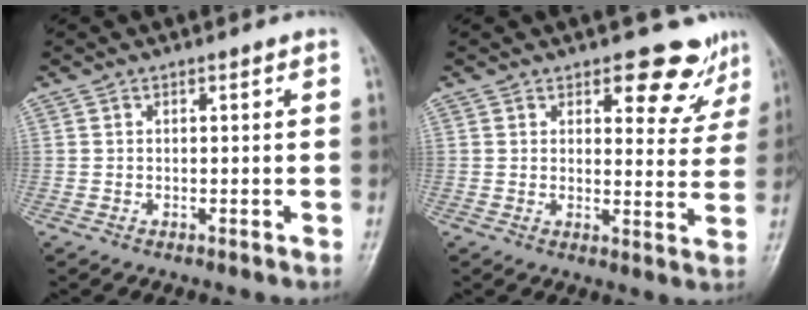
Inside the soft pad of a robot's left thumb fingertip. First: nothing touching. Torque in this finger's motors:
{"motor_torque": [3.20, 1.81, 1.38, -0.08, 0.02]}